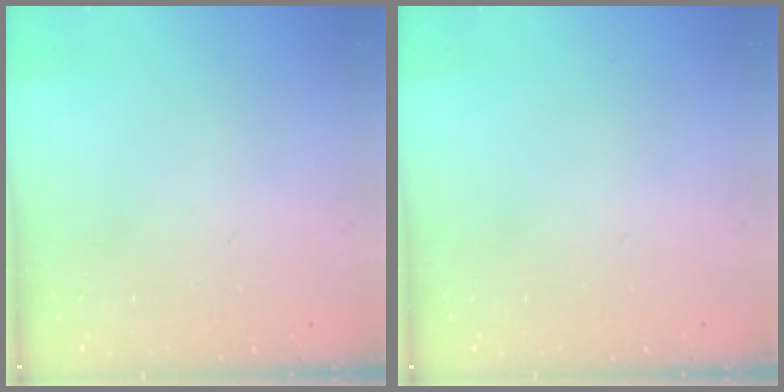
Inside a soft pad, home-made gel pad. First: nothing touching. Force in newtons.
{"total": 0.0}